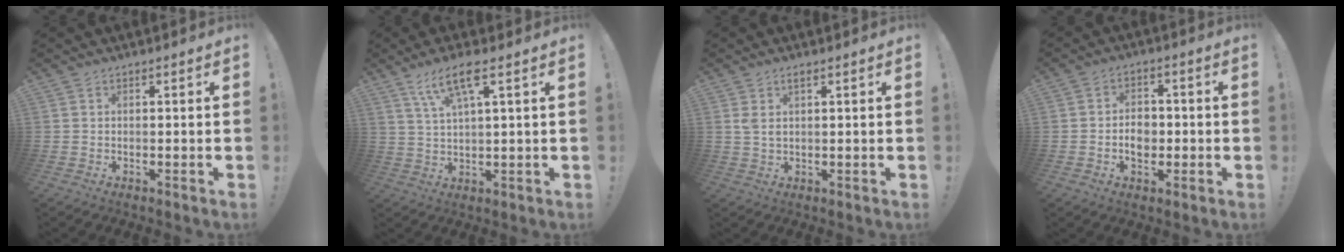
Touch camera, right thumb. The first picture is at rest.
{"total": 8.8, "force": [4.5, 1.8, 7.4], "torque": [-0.144, -0.006, 0.080]}
{"total": 2.5, "force": [1.2, 1.0, 1.9], "torque": [-0.041, 0.003, 0.022]}
{"total": 6.3, "force": [-0.8, 5.1, 3.5], "torque": [-0.050, 0.007, -0.016]}